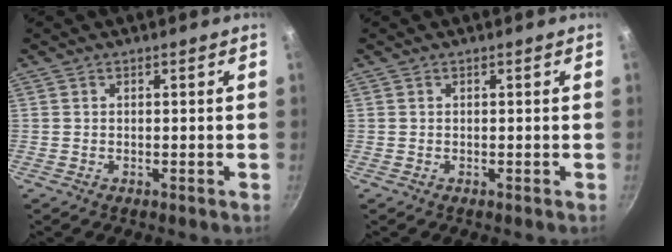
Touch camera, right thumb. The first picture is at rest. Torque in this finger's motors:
{"motor_torque": [0.20, 0.01, -0.31, 0.24, 0.09]}